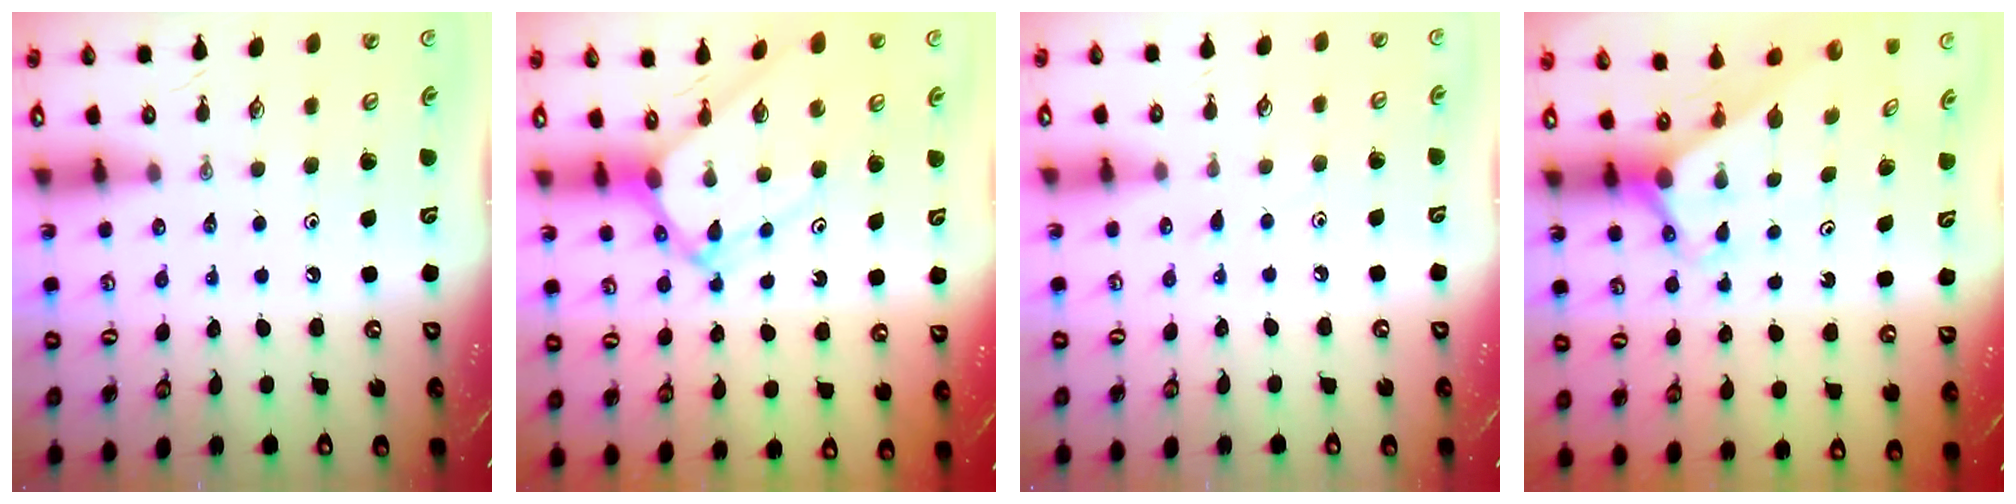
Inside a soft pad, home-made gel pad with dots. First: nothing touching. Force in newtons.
{"total": 7.1, "press": 7.1, "slide": 0.8}
{"total": 2.3, "press": 2.2, "slide": 0.4}
{"total": 2.9, "press": 2.9, "slide": 0.0}